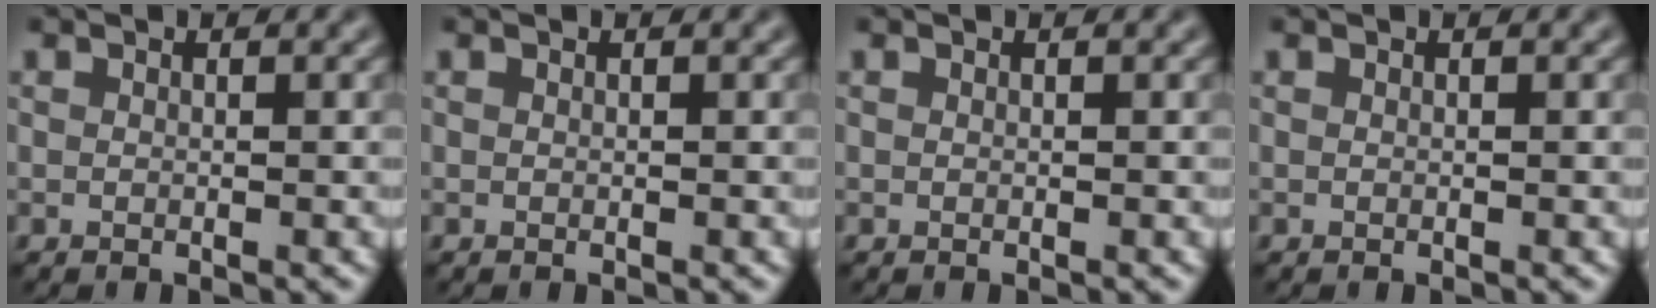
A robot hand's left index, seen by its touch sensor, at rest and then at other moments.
{"total": 0.0}
{"total": 0.0}
{"total": 0.0}